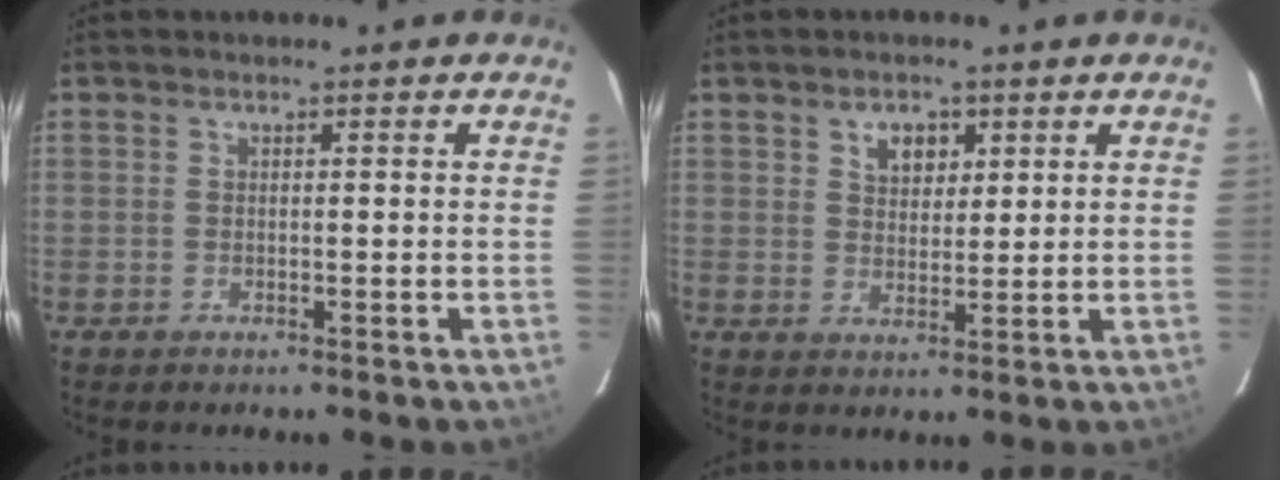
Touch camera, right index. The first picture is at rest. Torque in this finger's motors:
{"motor_torque": [0.08, 0.06, 0.07, 0.04]}